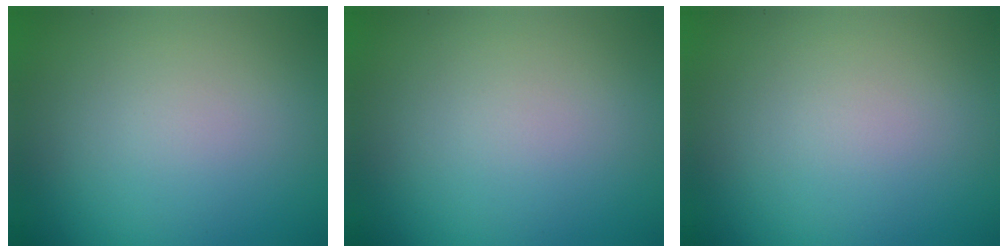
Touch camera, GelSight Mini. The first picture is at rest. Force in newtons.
{"total": 0.0}
{"total": 0.0}